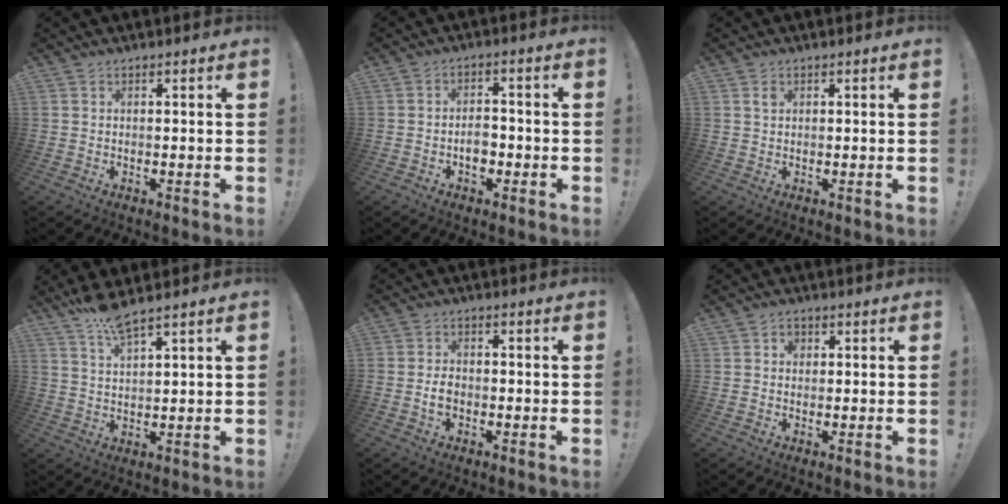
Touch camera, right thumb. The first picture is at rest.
{"total": 5.4, "force": [-2.0, 3.6, 3.5], "torque": [-0.039, 0.005, -0.036]}
{"total": 1.4, "force": [0.7, 1.1, 0.6], "torque": [-0.003, -0.002, 0.011]}
{"total": 6.8, "force": [5.6, 0.4, 3.9], "torque": [-0.085, -0.026, 0.100]}
{"total": 3.5, "force": [-1.4, 2.2, 2.4], "torque": [-0.042, 0.006, -0.025]}
{"total": 2.2, "force": [0.3, 1.9, 1.0], "torque": [-0.009, -0.001, 0.003]}